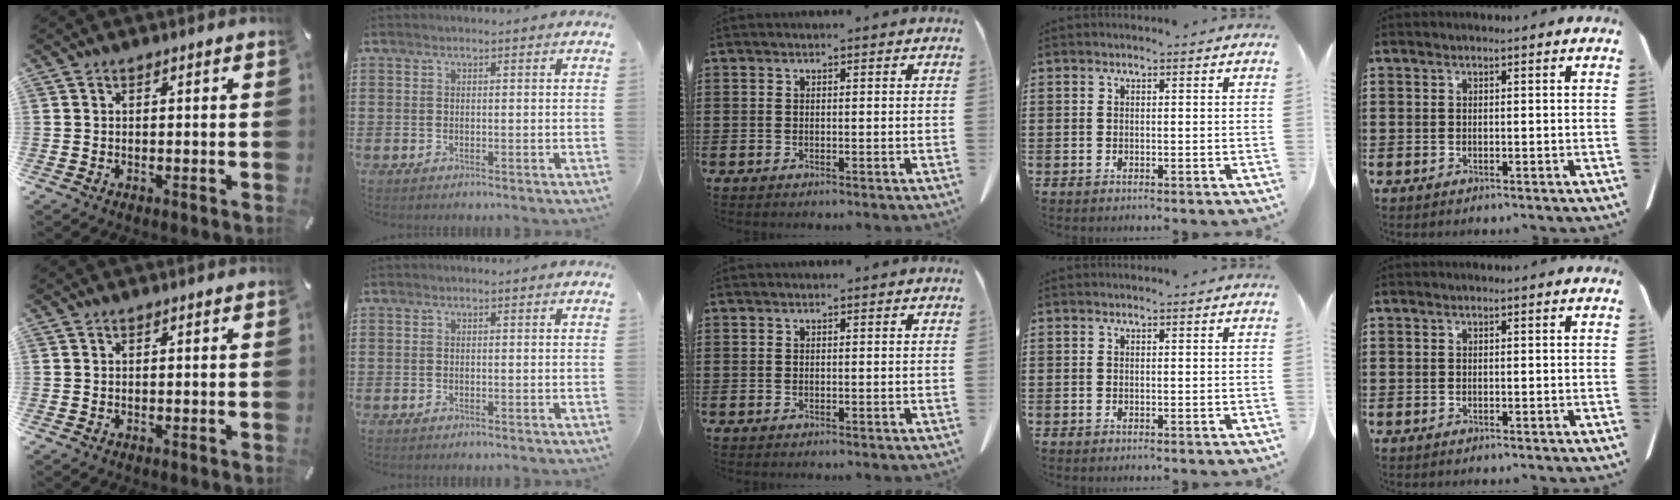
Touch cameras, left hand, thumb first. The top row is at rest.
{}